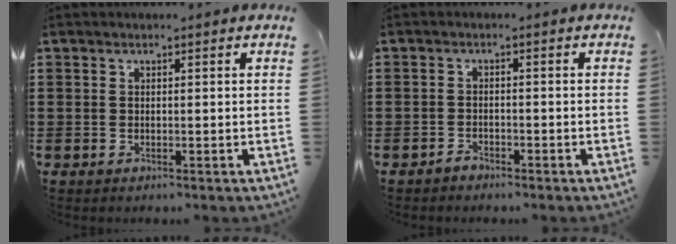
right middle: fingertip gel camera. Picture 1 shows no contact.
{"total": 1.5, "force": [-1.4, 0.5, 0.2], "torque": [-0.008, 0.001, -0.030]}